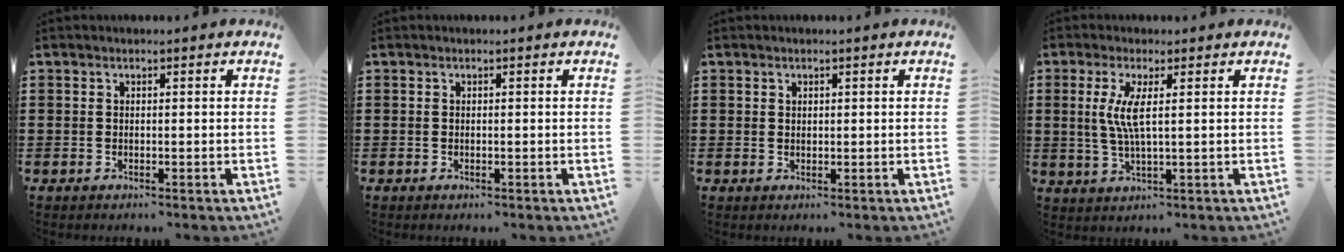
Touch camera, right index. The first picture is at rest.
{"total": 0.0}
{"total": 0.8, "force": [0.5, 0.6, 0.2], "torque": [-0.005, 0.002, 0.009]}
{"total": 5.2, "force": [1.1, 0.6, 5.1], "torque": [-0.115, -0.009, 0.012]}